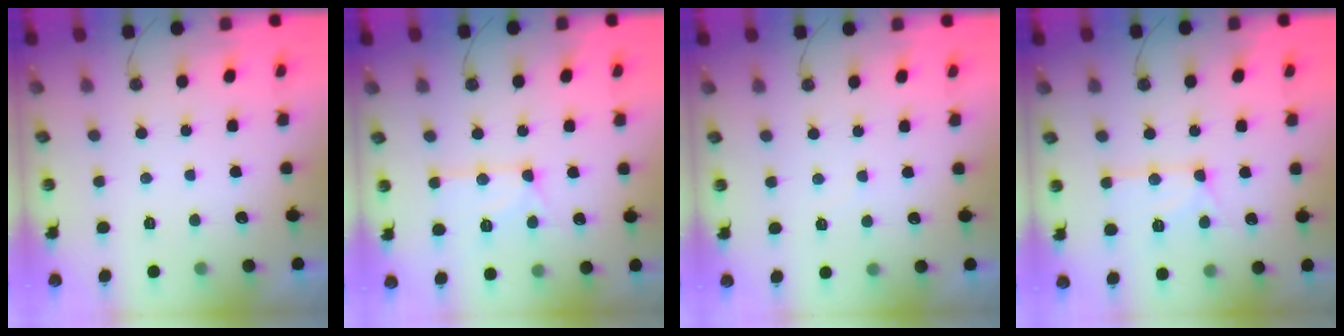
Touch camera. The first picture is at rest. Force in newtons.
{"total": 13.2, "press": 13.1, "slide": 1.3}
{"total": 3.4, "press": 3.4, "slide": 0.4}
{"total": 13.2, "press": 13.1, "slide": 1.3}